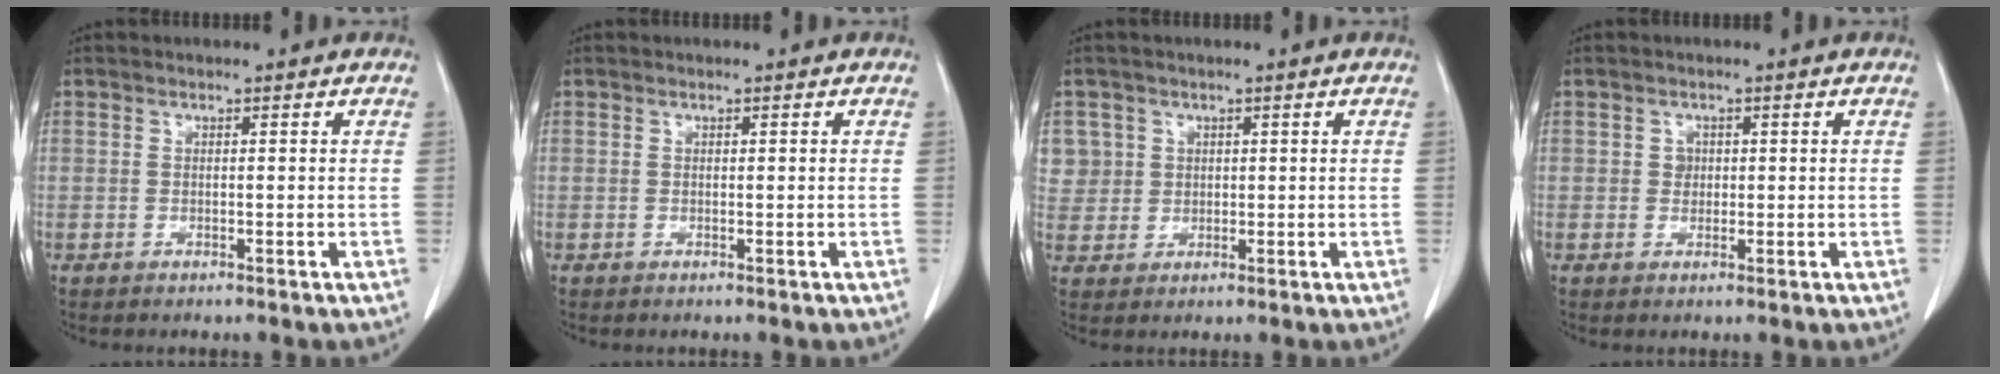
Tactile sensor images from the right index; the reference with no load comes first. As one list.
[{"total": 0.0}, {"total": 4.7, "force": [1.6, 4.4, -0.1], "torque": [0.018, 0.008, 0.035]}, {"total": 1.5, "force": [0.3, 1.3, 0.6], "torque": [-0.008, 0.000, 0.005]}]